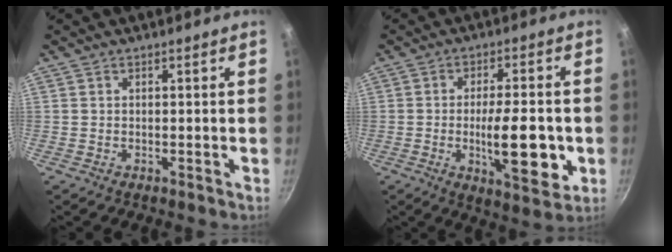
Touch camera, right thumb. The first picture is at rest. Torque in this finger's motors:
{"motor_torque": [-0.34, 0.74, 0.63, 0.00, 0.07]}